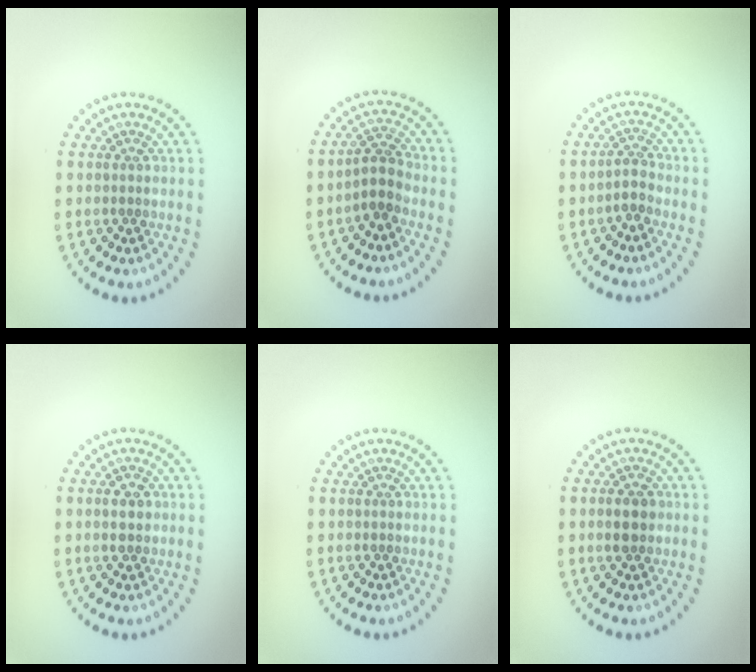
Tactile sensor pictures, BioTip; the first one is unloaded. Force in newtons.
{"total": 2.6, "press": 2.0, "slide": 1.6}
{"total": 1.7, "press": 1.3, "slide": 1.1}
{"total": 2.2, "press": 2.2, "slide": 0.1}
{"total": 0.0}
{"total": 2.3, "press": 2.3, "slide": 0.1}